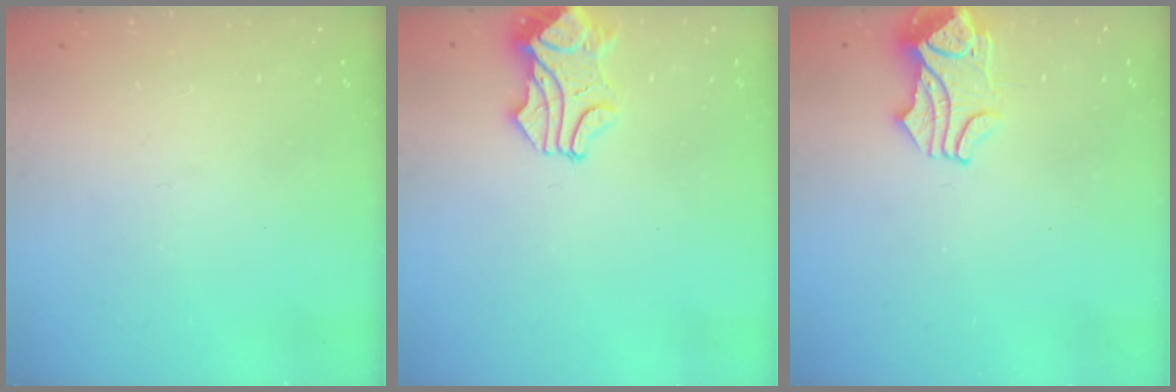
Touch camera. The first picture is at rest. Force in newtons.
{"total": 0.9, "press": 0.7, "slide": 0.7}
{"total": 1.6, "press": 1.1, "slide": 1.1}